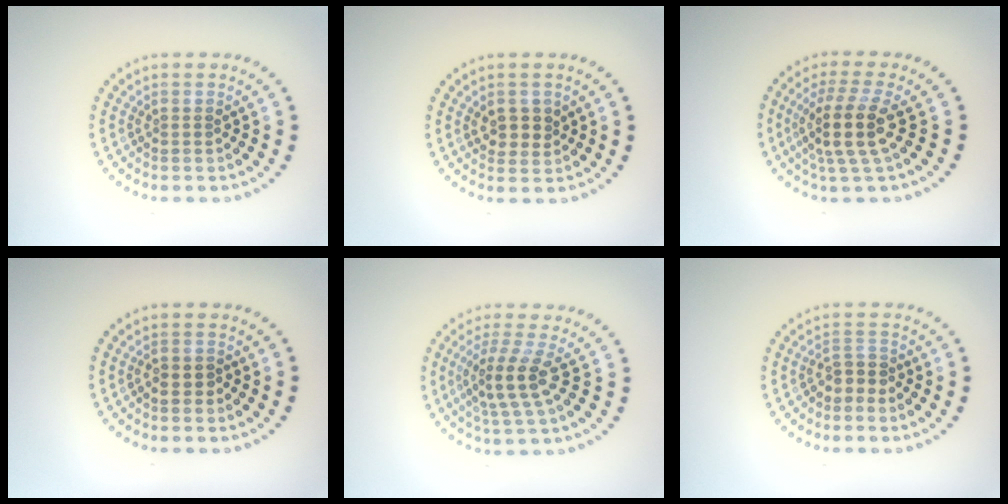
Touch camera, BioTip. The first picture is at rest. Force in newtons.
{"total": 2.0, "press": 2.0, "slide": 0.6}
{"total": 4.3, "press": 3.5, "slide": 2.4}
{"total": 1.1, "press": 1.0, "slide": 0.5}
{"total": 3.7, "press": 3.0, "slide": 2.1}
{"total": 1.8, "press": 1.5, "slide": 1.1}